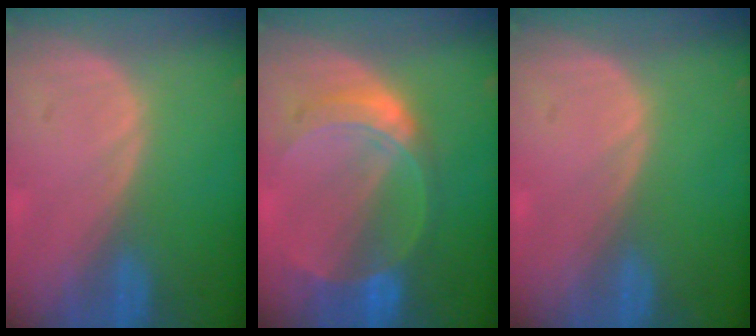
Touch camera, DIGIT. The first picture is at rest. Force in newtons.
{"total": 7.6, "press": 6.7, "slide": 3.5}
{"total": 0.0}